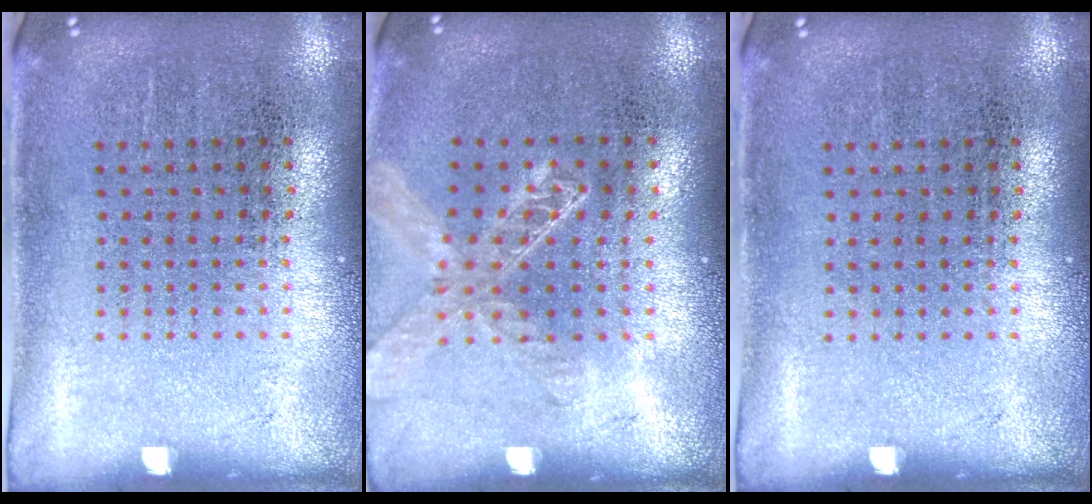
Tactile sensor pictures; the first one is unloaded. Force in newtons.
{"total": 1.3, "press": 1.3, "slide": 0.2}
{"total": 0.0}